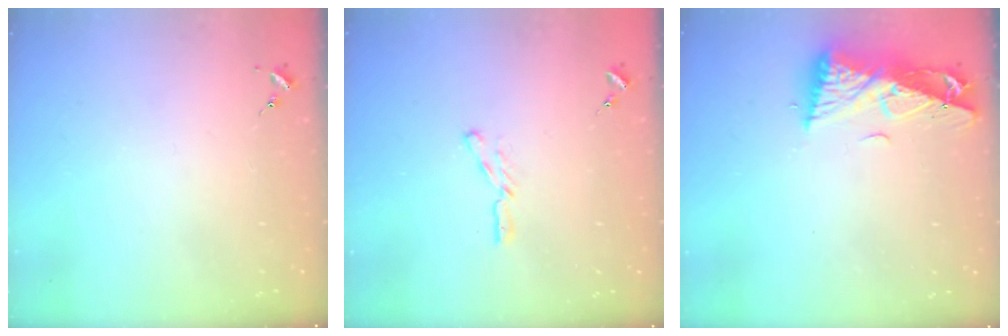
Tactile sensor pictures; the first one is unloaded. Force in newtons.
{"total": 4.4, "press": 4.4, "slide": 0.2}
{"total": 11.0, "press": 10.9, "slide": 1.3}